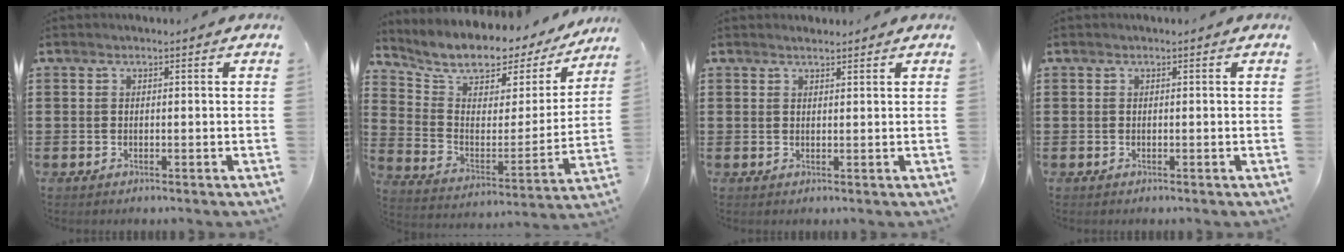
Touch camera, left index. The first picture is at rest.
{"total": 6.8, "force": [5.9, 2.8, 1.9], "torque": [-0.060, -0.052, 0.095]}
{"total": 0.9, "force": [0.9, 0.3, 0.0], "torque": [-0.002, 0.001, 0.017]}
{"total": 0.0}